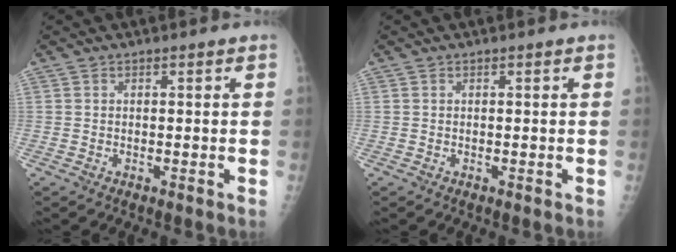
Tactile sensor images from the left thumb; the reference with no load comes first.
{"total": 0.0}